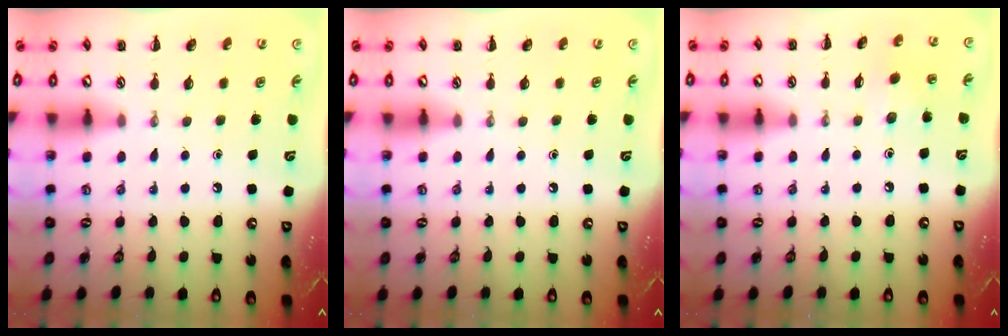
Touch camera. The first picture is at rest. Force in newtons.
{"total": 0.0}
{"total": 2.9, "press": 2.8, "slide": 0.6}